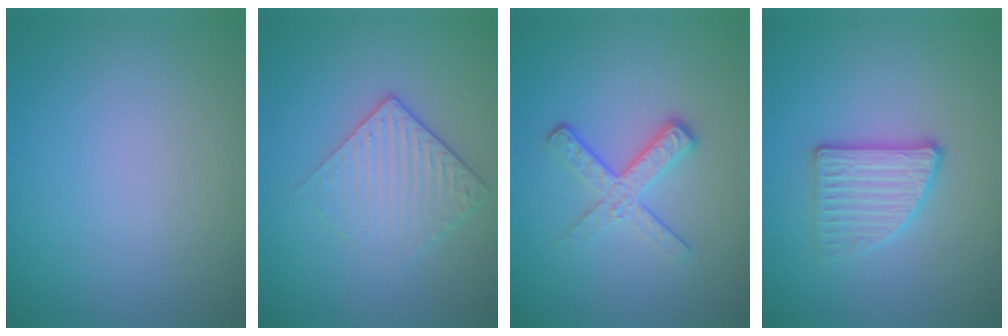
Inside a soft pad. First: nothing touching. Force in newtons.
{"total": 3.0, "press": 2.6, "slide": 1.6}
{"total": 3.5, "press": 2.3, "slide": 2.7}
{"total": 2.8, "press": 2.7, "slide": 0.7}